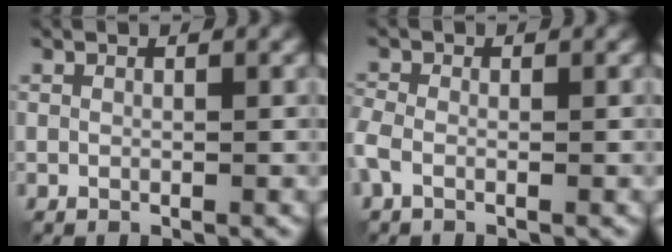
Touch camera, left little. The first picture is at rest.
{"total": 1.8, "force": [-0.8, 1.0, 1.2], "torque": [-0.038, 0.001, -0.027]}